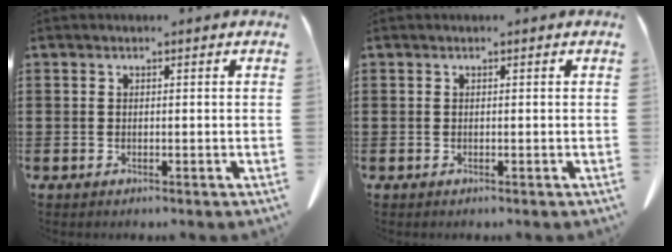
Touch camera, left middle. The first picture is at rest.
{"total": 0.0}